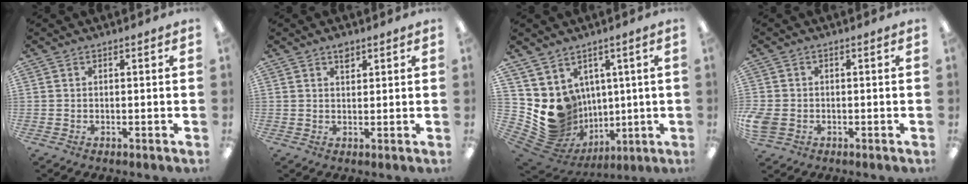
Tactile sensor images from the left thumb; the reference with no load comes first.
{"total": 2.5, "force": [1.8, 1.3, 1.2], "torque": [-0.010, -0.006, 0.030]}
{"total": 11.9, "force": [0.2, 11.4, 3.6], "torque": [-0.098, -0.038, 0.029]}
{"total": 4.4, "force": [-1.0, 3.5, 2.5], "torque": [-0.059, 0.002, -0.019]}